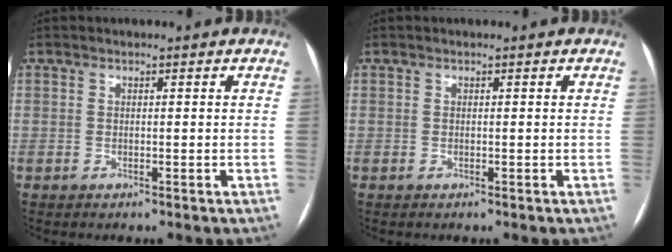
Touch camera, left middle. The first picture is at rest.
{"total": 0.0}